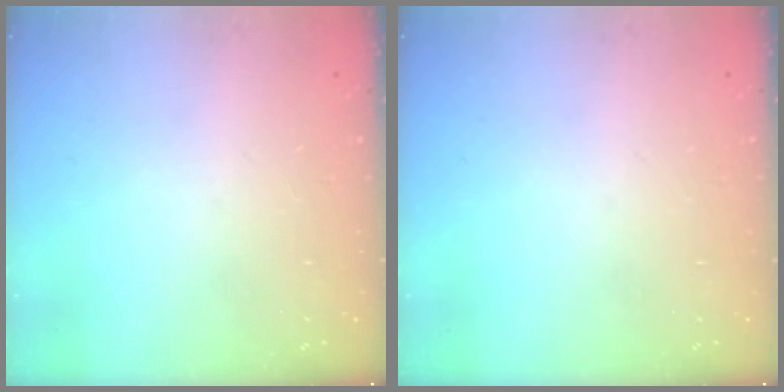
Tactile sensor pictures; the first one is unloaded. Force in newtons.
{"total": 0.0}